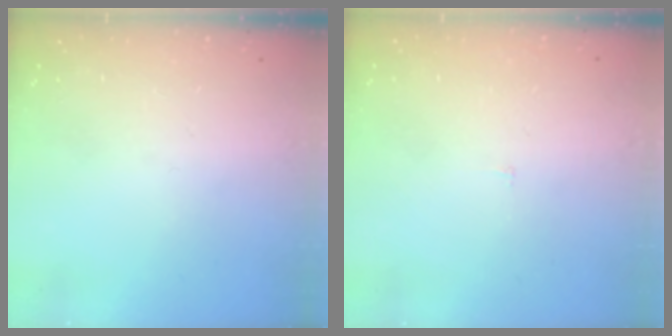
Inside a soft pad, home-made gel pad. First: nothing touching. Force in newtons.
{"total": 1.8, "press": 1.8, "slide": 0.1}